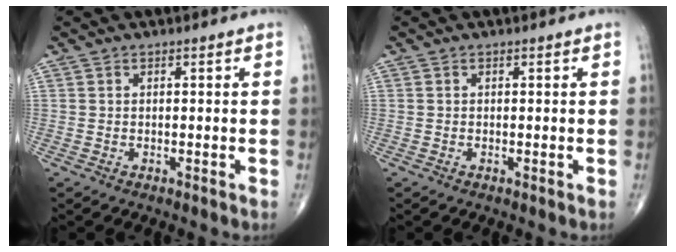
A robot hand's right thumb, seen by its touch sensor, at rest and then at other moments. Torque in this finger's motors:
{"motor_torque": [-0.17, -0.02, -0.32, -0.26, -0.02]}